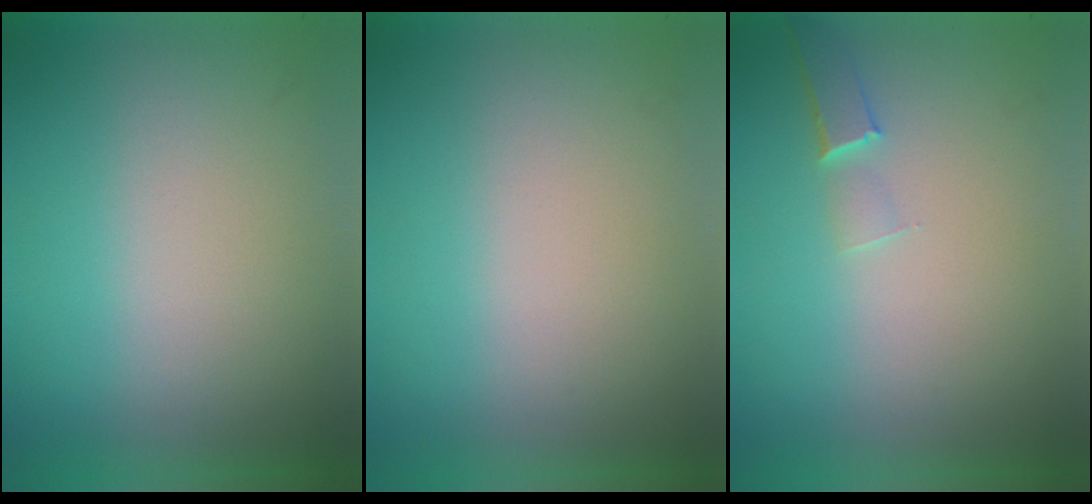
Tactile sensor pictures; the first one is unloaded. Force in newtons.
{"total": 0.0}
{"total": 1.0}